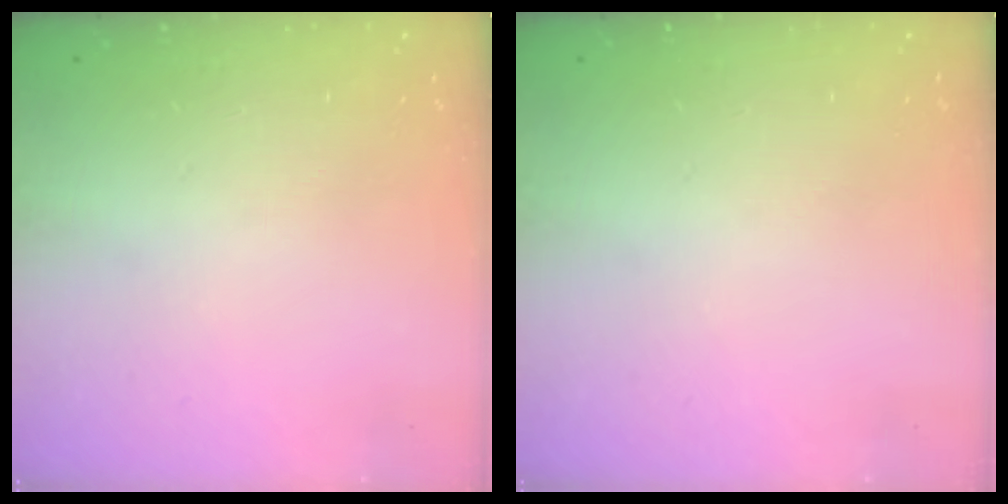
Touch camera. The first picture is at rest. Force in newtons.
{"total": 0.0}